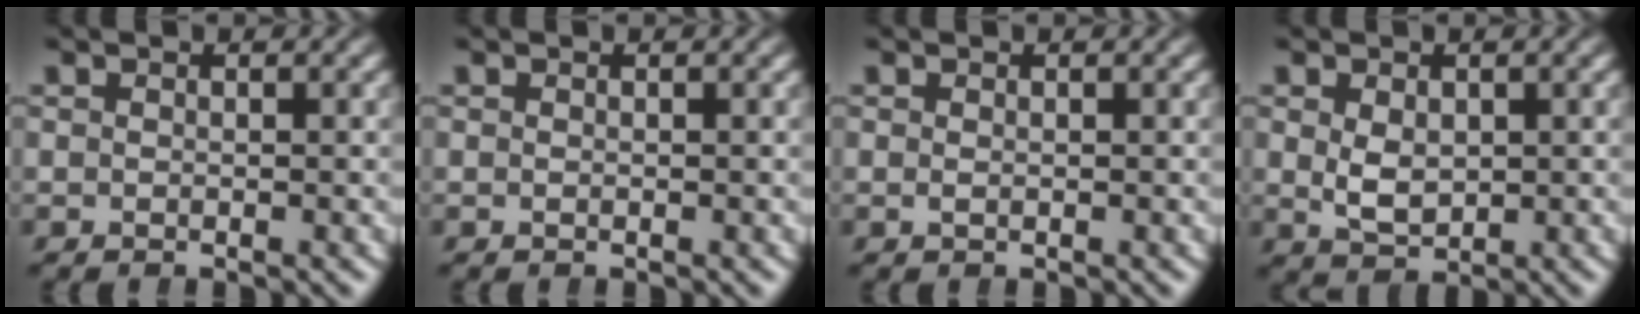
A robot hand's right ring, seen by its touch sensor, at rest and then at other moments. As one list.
[{"total": 0.0}, {"total": 0.0}, {"total": 2.3, "force": [0.1, 1.6, 1.7], "torque": [-0.042, -0.022, 0.021]}]